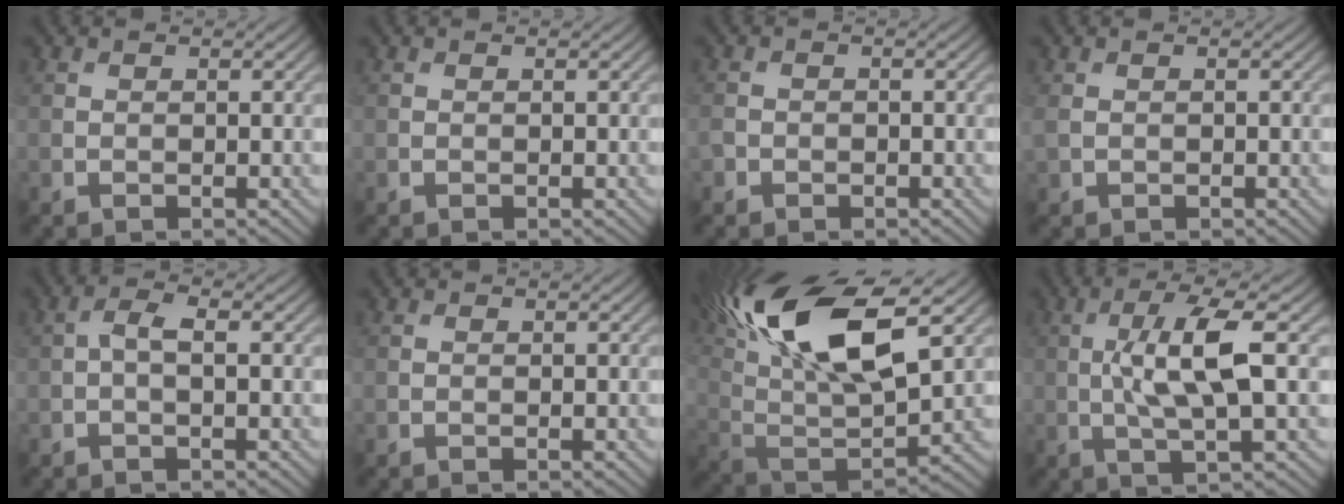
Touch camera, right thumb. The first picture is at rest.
{"total": 0.0}
{"total": 1.5, "force": [-0.8, 1.2, 0.4], "torque": [-0.008, -0.004, -0.021]}
{"total": 1.9, "force": [-0.2, 1.4, 1.3], "torque": [-0.039, -0.003, -0.002]}
{"total": 2.3, "force": [-0.1, 0.8, 2.2], "torque": [-0.047, 0.007, -0.007]}
{"total": 0.0}
{"total": 18.2, "force": [8.6, 7.1, 14.4], "torque": [-0.327, 0.021, 0.162]}
{"total": 8.2, "force": [0.6, 1.9, 8.0], "torque": [-0.150, 0.012, 0.008]}